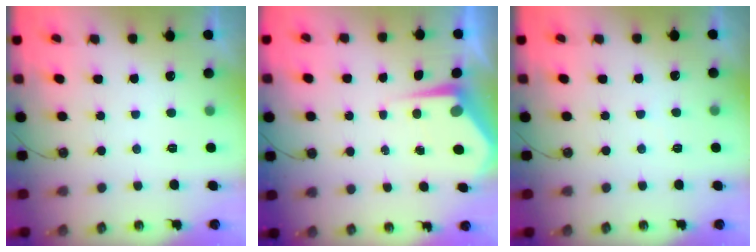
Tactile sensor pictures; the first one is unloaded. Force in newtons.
{"total": 4.5, "press": 4.5, "slide": 0.5}
{"total": 1.5, "press": 1.5, "slide": 0.4}